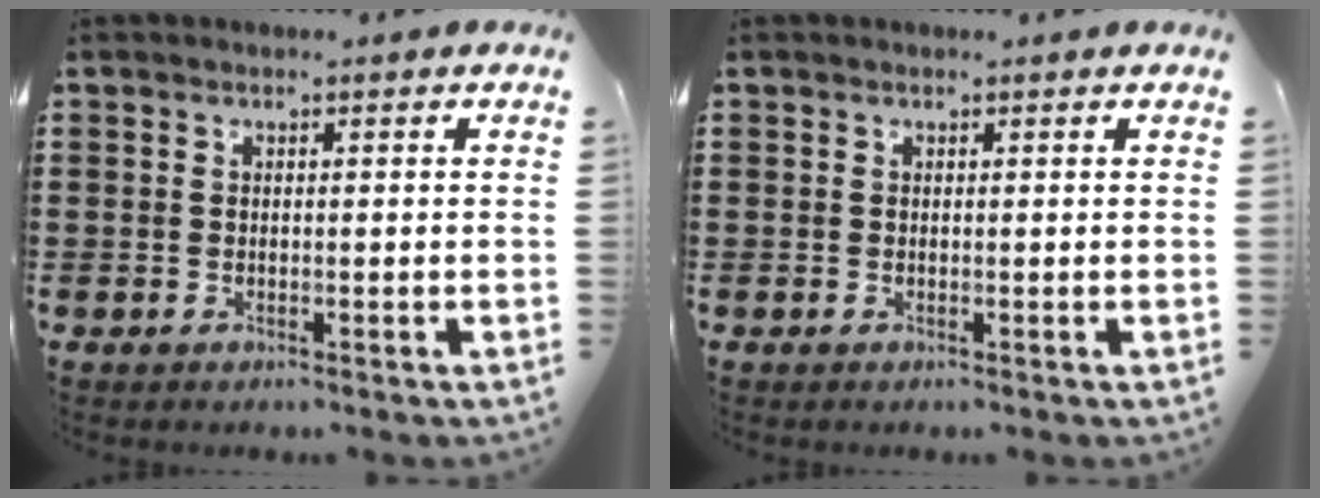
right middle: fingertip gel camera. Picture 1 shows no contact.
{"total": 0.0}